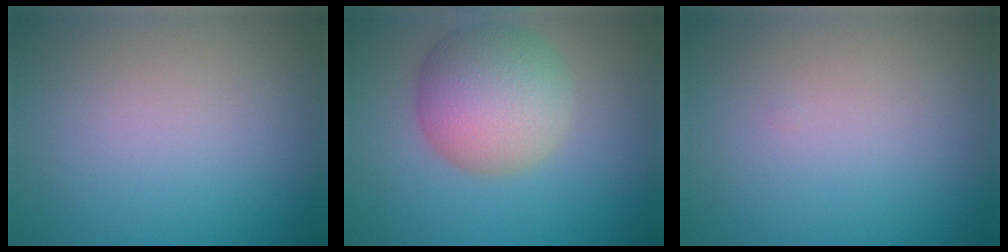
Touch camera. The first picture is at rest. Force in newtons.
{"total": 7.4, "press": 7.4, "slide": 0.1}
{"total": 0.0}